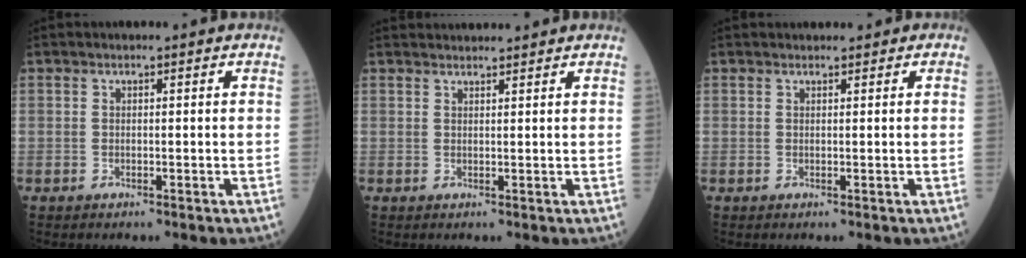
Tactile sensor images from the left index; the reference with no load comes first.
{"total": 3.8, "force": [3.7, 0.0, 0.7], "torque": [-0.011, 0.030, 0.057]}
{"total": 1.3, "force": [1.1, 0.6, 0.5], "torque": [-0.007, 0.016, 0.014]}